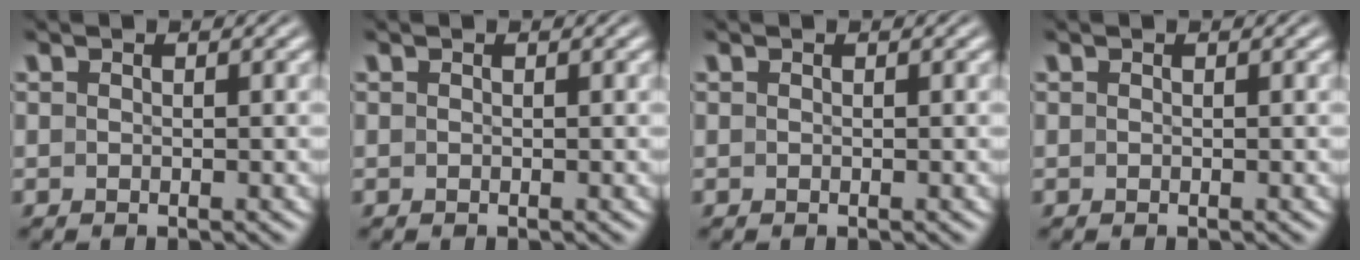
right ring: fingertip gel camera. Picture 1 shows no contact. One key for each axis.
{"total": 0.0}
{"total": 0.0}
{"total": 0.0}